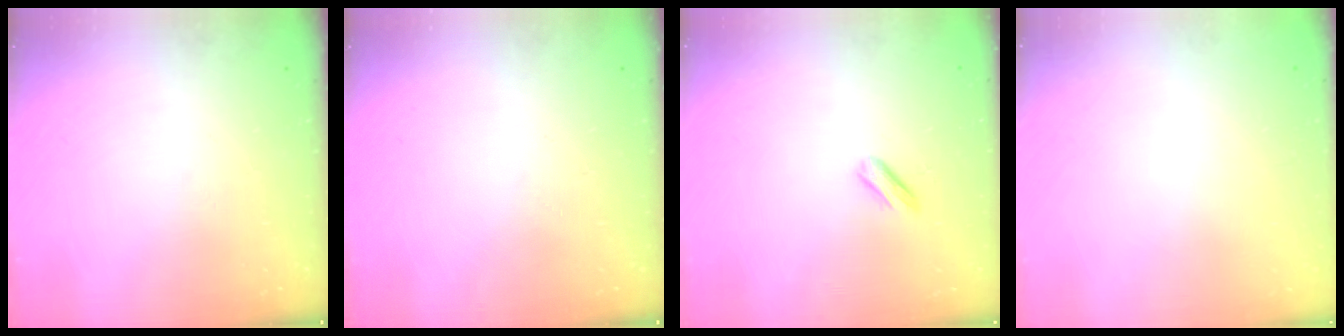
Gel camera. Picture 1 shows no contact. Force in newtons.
{"total": 0.0}
{"total": 2.8, "press": 2.7, "slide": 0.9}
{"total": 2.1, "press": 2.1, "slide": 0.1}